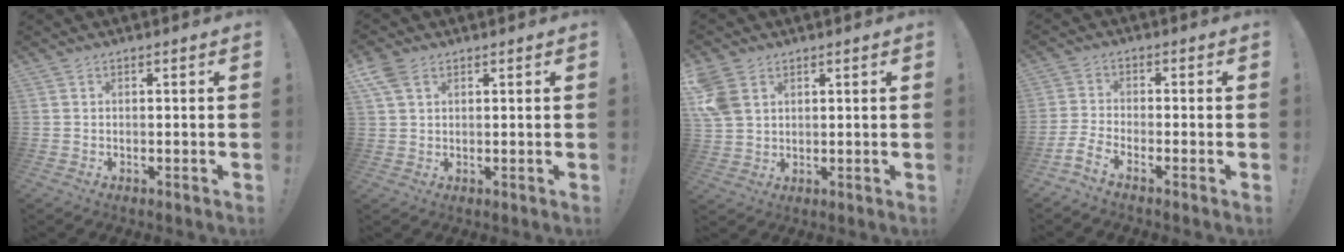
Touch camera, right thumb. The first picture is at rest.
{"total": 5.0, "force": [2.6, 2.9, 3.1], "torque": [-0.058, -0.004, 0.053]}
{"total": 7.7, "force": [3.4, 5.5, 4.2], "torque": [-0.095, -0.007, 0.069]}
{"total": 4.2, "force": [-3.1, 1.1, 2.6], "torque": [-0.068, -0.010, -0.061]}